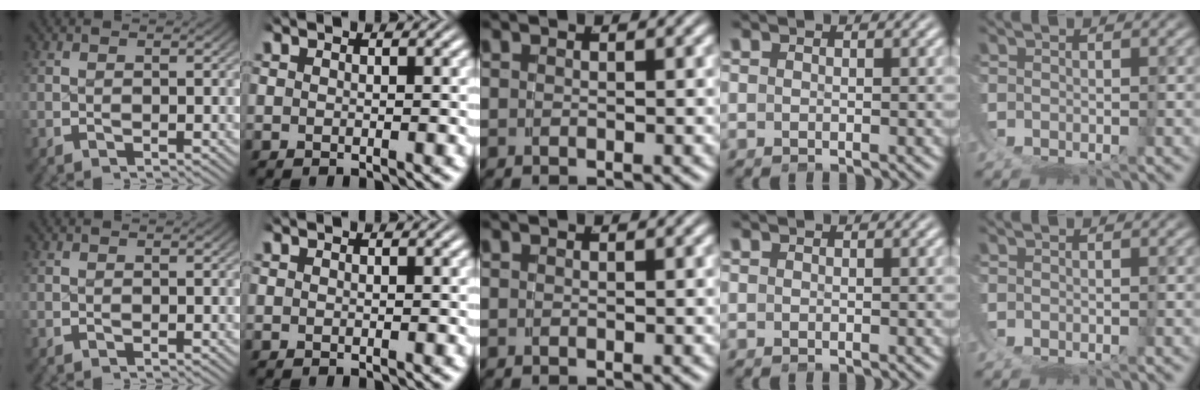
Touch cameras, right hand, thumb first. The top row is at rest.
{}